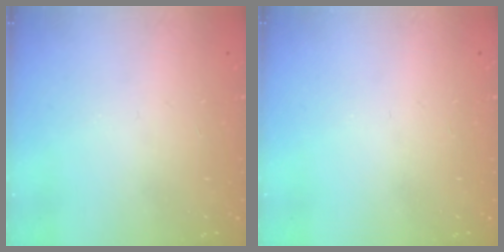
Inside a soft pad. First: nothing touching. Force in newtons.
{"total": 0.0}